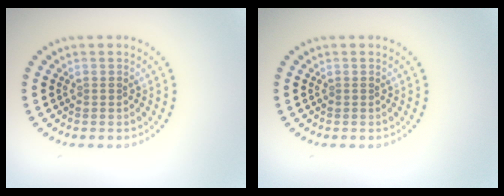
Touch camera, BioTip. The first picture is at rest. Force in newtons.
{"total": 0.0}